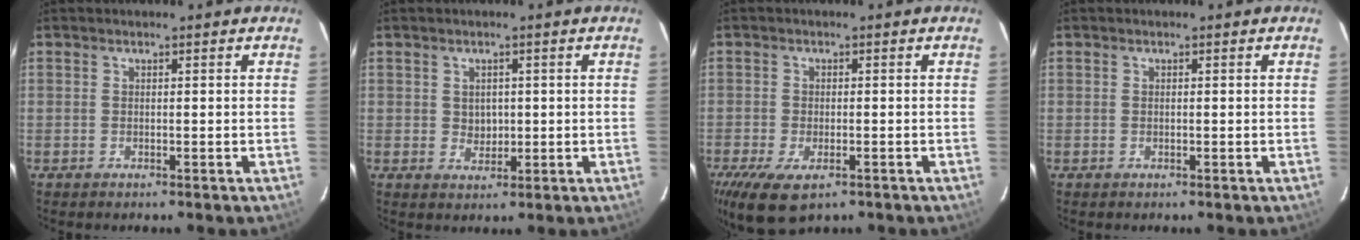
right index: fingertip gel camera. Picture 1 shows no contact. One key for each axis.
{"total": 2.7, "fx": 0.3, "fy": 2.5, "fz": 1.0, "tx": -0.014, "ty": 0.001, "tz": 0.009}
{"total": 8.9, "fx": -5.0, "fy": 4.2, "fz": 6.0, "tx": -0.137, "ty": -0.035, "tz": -0.086}
{"total": 0.0}